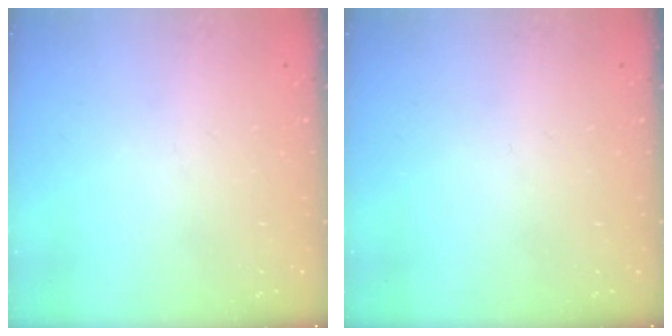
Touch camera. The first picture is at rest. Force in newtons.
{"total": 0.0}